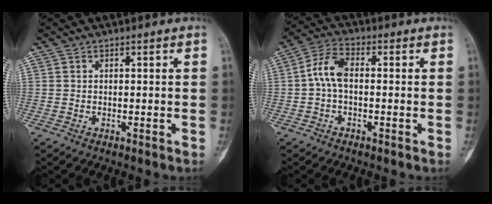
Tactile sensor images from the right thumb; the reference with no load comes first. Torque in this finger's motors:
{"motor_torque": [0.03, 0.03, 0.18, -0.18, 0.04]}